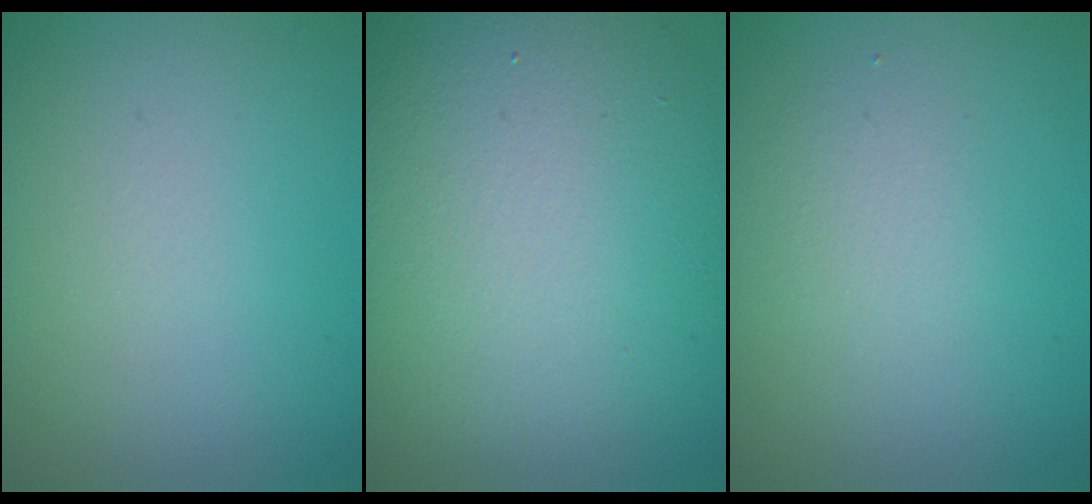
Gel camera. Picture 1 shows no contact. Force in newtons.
{"total": 12.4, "press": 12.4, "slide": 0.9}
{"total": 1.5, "press": 1.5, "slide": 0.1}